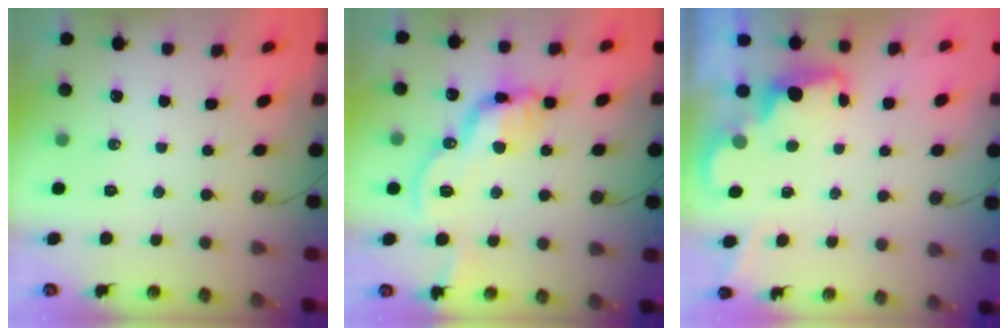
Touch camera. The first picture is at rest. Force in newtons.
{"total": 15.9, "press": 15.9, "slide": 0.5}
{"total": 2.3, "press": 2.2, "slide": 0.6}